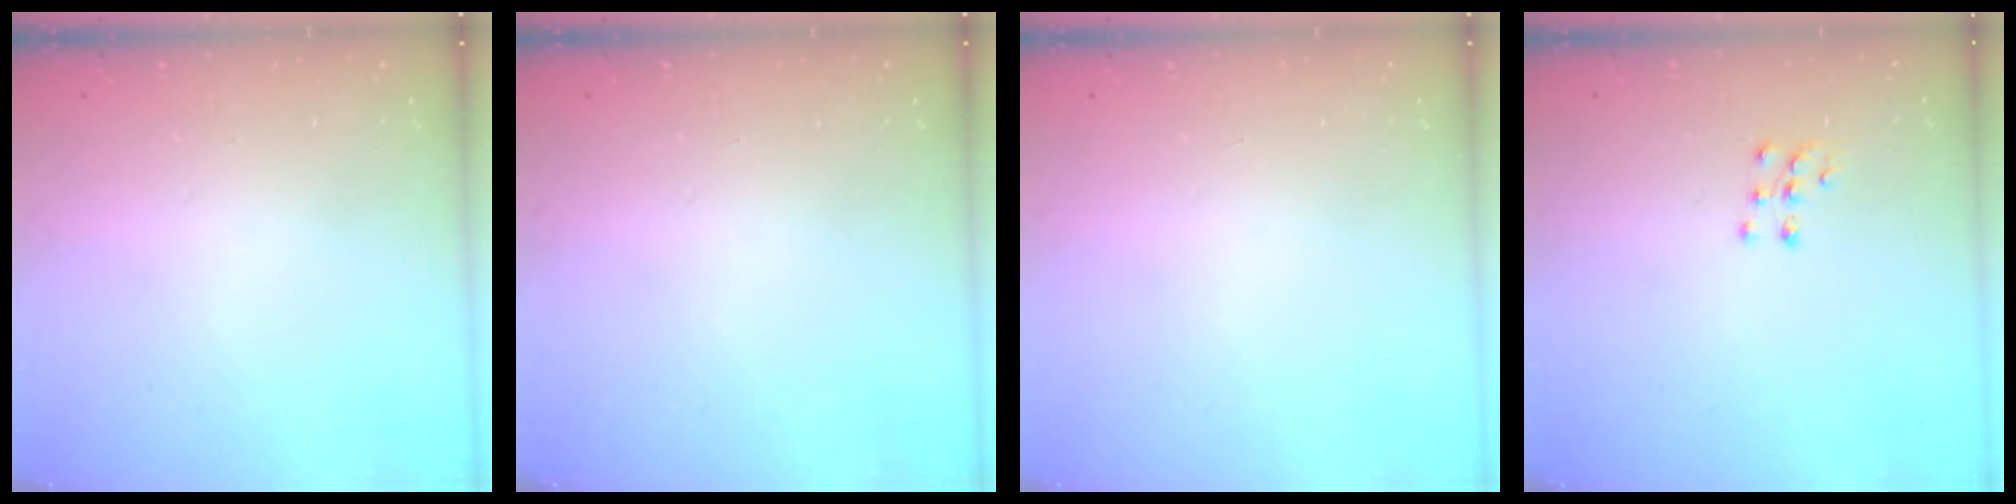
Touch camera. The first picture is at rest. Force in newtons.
{"total": 0.0}
{"total": 0.0}
{"total": 7.6, "press": 7.6, "slide": 0.5}